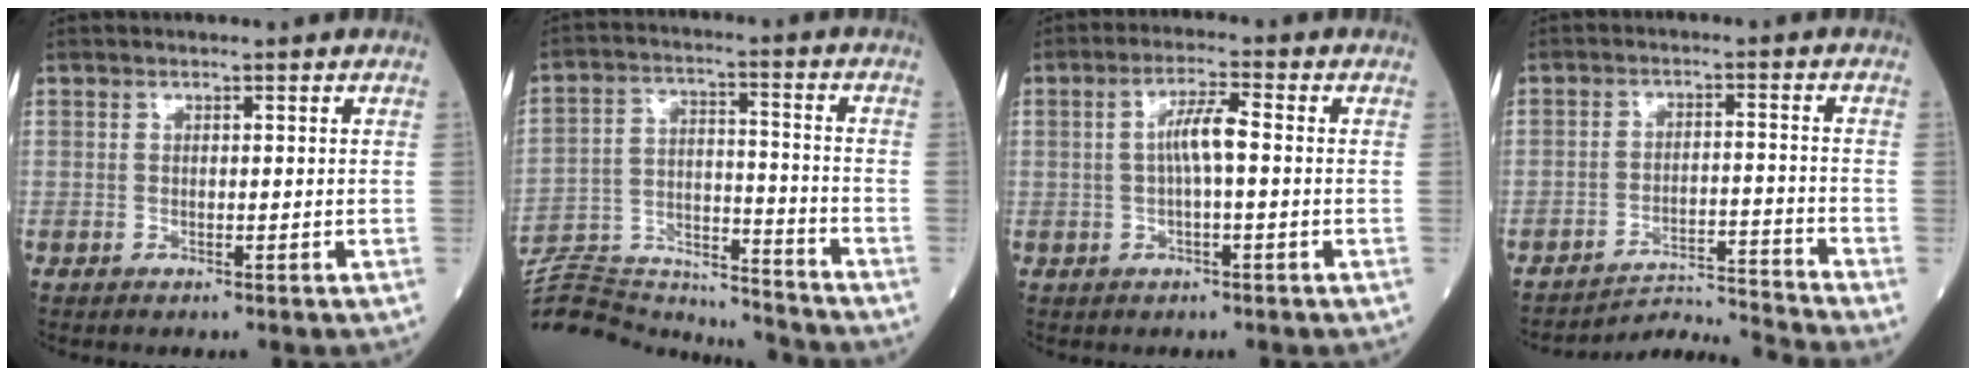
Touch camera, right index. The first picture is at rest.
{"total": 20.1, "force": [-19.4, 3.4, 4.2], "torque": [-0.115, 0.016, -0.305]}
{"total": 4.6, "force": [0.1, 0.5, 4.6], "torque": [-0.087, 0.011, 0.001]}
{"total": 8.0, "force": [-7.0, -3.7, -1.3], "torque": [0.015, 0.007, -0.122]}